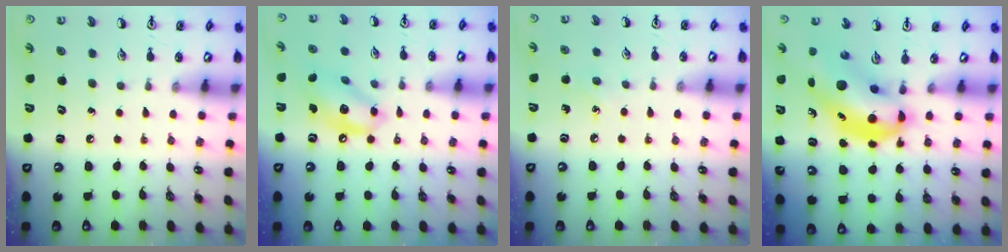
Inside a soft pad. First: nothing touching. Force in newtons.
{"total": 11.7, "press": 11.4, "slide": 2.6}
{"total": 3.3, "press": 3.1, "slide": 1.2}
{"total": 8.3, "press": 8.0, "slide": 2.2}